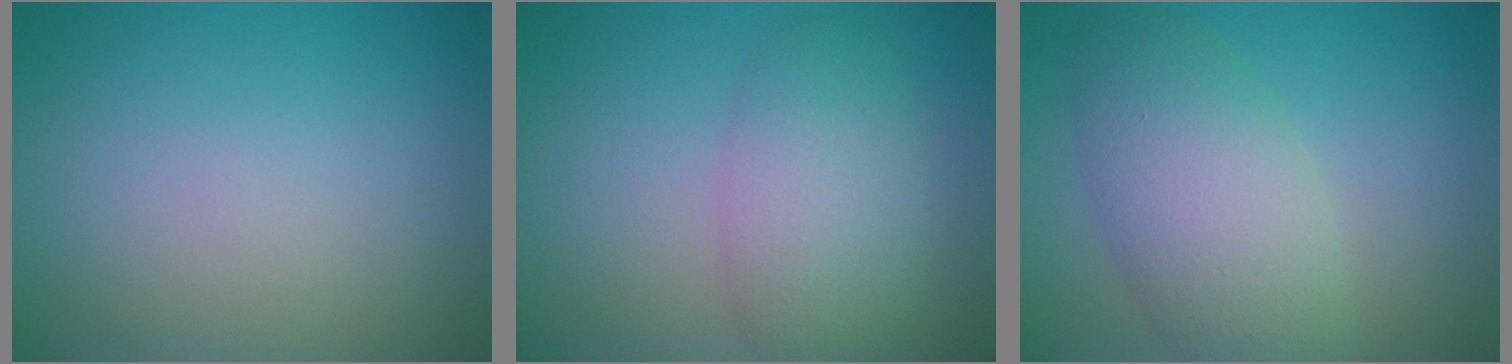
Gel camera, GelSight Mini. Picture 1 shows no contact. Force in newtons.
{"total": 4.5, "press": 4.5, "slide": 0.1}
{"total": 5.8, "press": 5.7, "slide": 0.4}